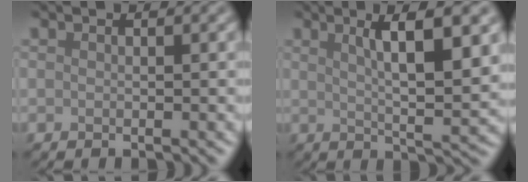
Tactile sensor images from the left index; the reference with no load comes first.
{"total": 7.9, "force": [2.4, 1.8, 7.3], "torque": [-0.102, 0.002, 0.040]}